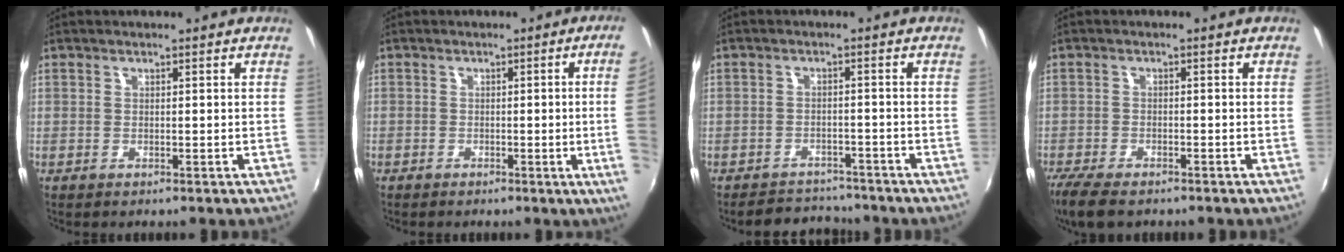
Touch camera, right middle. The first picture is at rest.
{"total": 7.6, "force": [-0.4, -1.3, 7.5], "torque": [-0.086, -0.008, -0.003]}
{"total": 6.9, "force": [-6.4, 2.6, 0.9], "torque": [-0.030, 0.011, -0.089]}
{"total": 7.1, "force": [-5.7, 2.2, 3.8], "torque": [-0.101, -0.031, -0.106]}